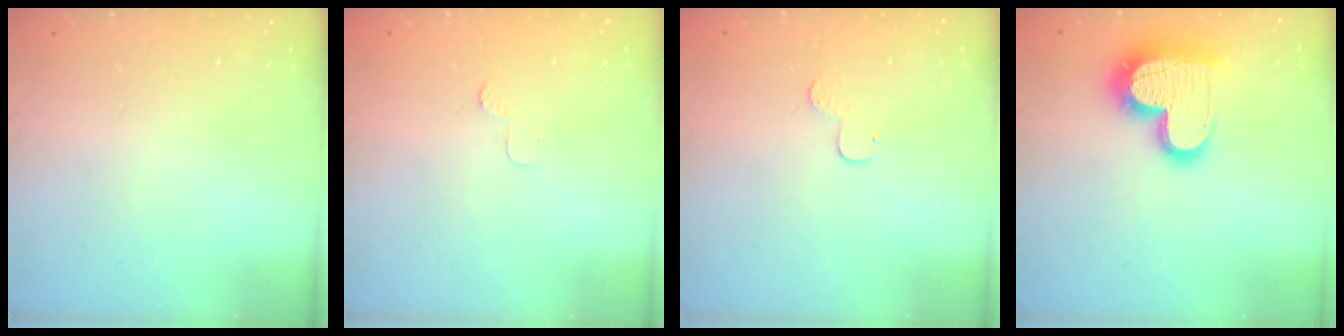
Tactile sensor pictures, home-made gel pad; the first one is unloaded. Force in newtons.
{"total": 3.5, "press": 3.5, "slide": 0.3}
{"total": 4.6, "press": 4.6, "slide": 0.4}
{"total": 18.6, "press": 18.6, "slide": 1.3}